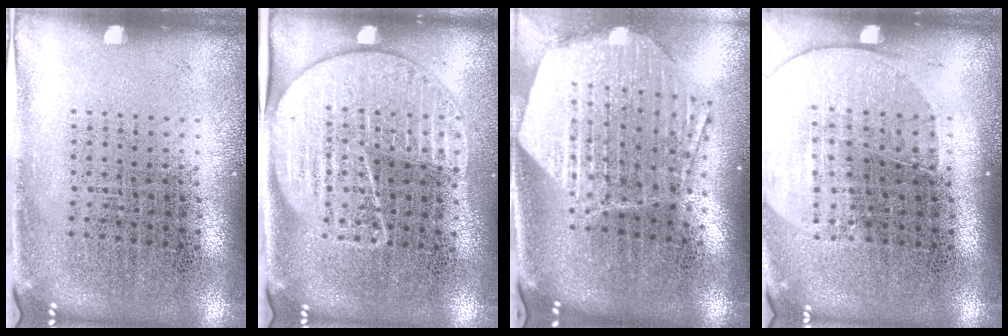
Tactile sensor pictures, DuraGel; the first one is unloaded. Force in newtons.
{"total": 1.8, "press": 1.6, "slide": 0.9}
{"total": 2.7, "press": 2.1, "slide": 1.7}
{"total": 1.7, "press": 1.5, "slide": 0.7}